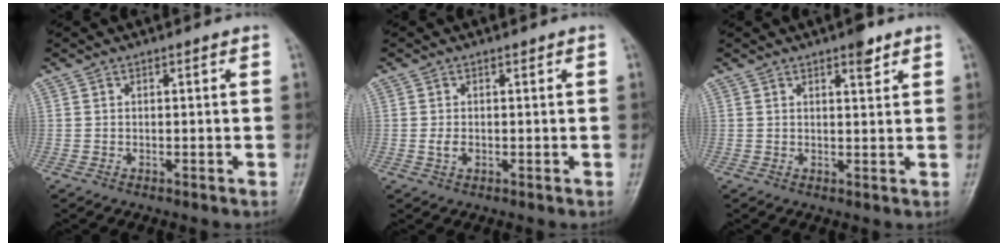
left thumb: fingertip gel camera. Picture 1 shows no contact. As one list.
[{"total": 1.6, "force": [0.0, 1.1, 1.2], "torque": [-0.022, -0.002, 0.000]}, {"total": 3.1, "force": [2.1, 1.0, 2.1], "torque": [-0.021, -0.011, 0.028]}]